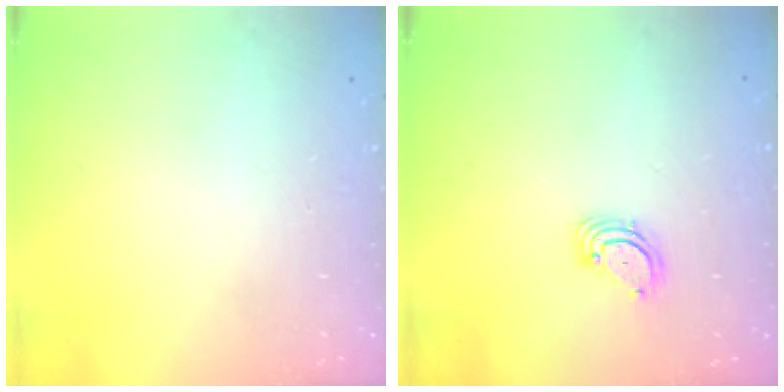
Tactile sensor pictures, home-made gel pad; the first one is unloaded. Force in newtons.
{"total": 3.5, "press": 3.5, "slide": 0.4}